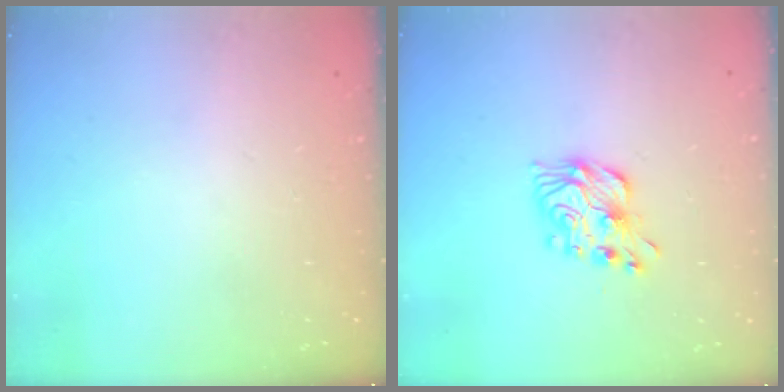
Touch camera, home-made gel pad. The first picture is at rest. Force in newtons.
{"total": 9.8, "press": 9.8, "slide": 0.4}